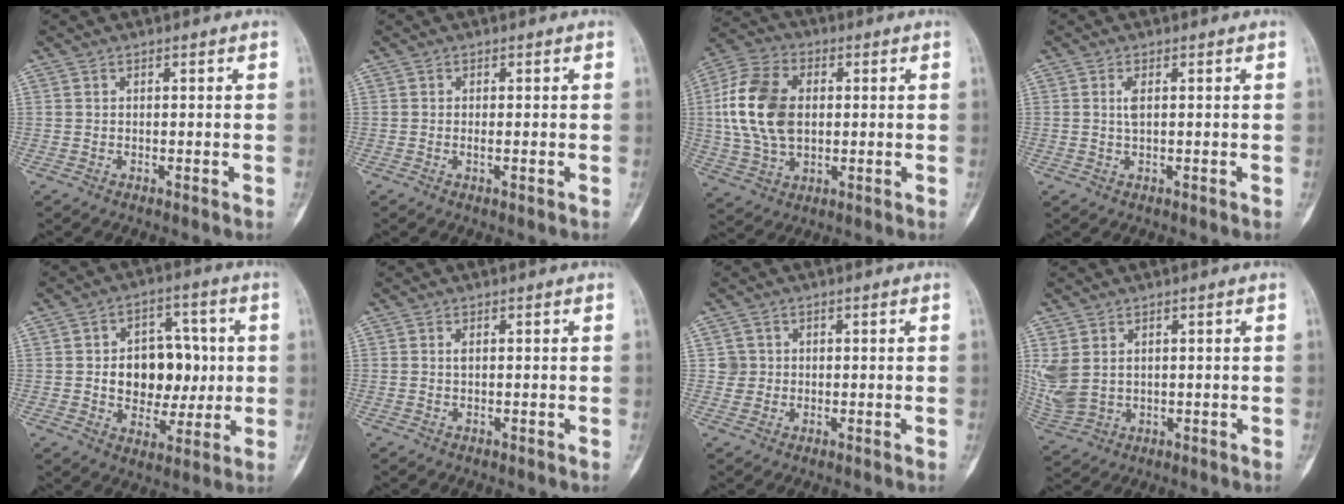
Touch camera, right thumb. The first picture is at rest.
{"total": 1.0, "force": [-0.2, 0.2, 1.0], "torque": [-0.018, -0.002, -0.002]}
{"total": 15.4, "force": [1.4, 10.2, 11.4], "torque": [-0.222, 0.011, 0.024]}
{"total": 1.8, "force": [0.3, 0.6, 1.7], "torque": [-0.038, 0.000, 0.008]}
{"total": 13.5, "force": [0.4, 9.8, 9.2], "torque": [-0.082, 0.015, 0.014]}
{"total": 0.6, "force": [0.0, 0.2, 0.5], "torque": [-0.011, 0.000, 0.000]}
{"total": 2.2, "force": [0.3, 2.2, 0.0], "torque": [0.016, 0.004, 0.003]}
{"total": 7.9, "force": [1.6, 5.8, 5.2], "torque": [-0.130, -0.005, 0.052]}